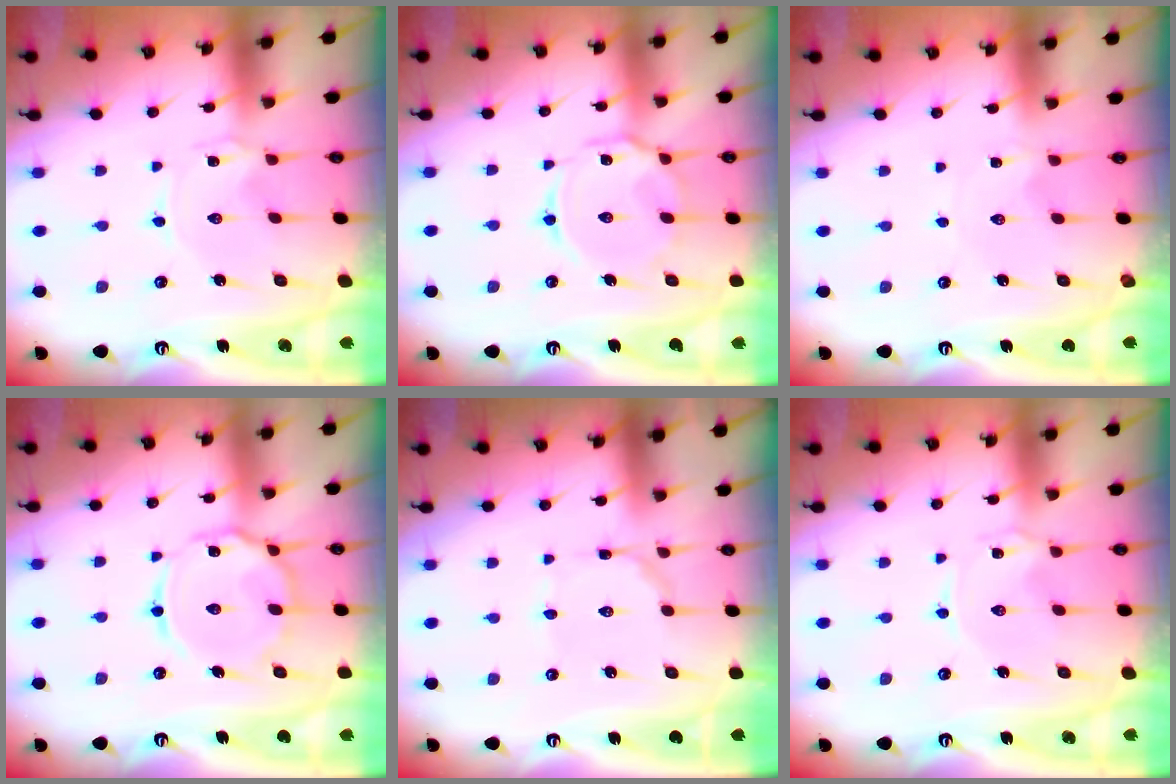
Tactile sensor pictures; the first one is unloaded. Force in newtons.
{"total": 10.1, "press": 10.0, "slide": 0.8}
{"total": 0.0}
{"total": 11.7, "press": 11.7, "slide": 0.8}
{"total": 2.2, "press": 2.2, "slide": 0.2}
{"total": 0.0}